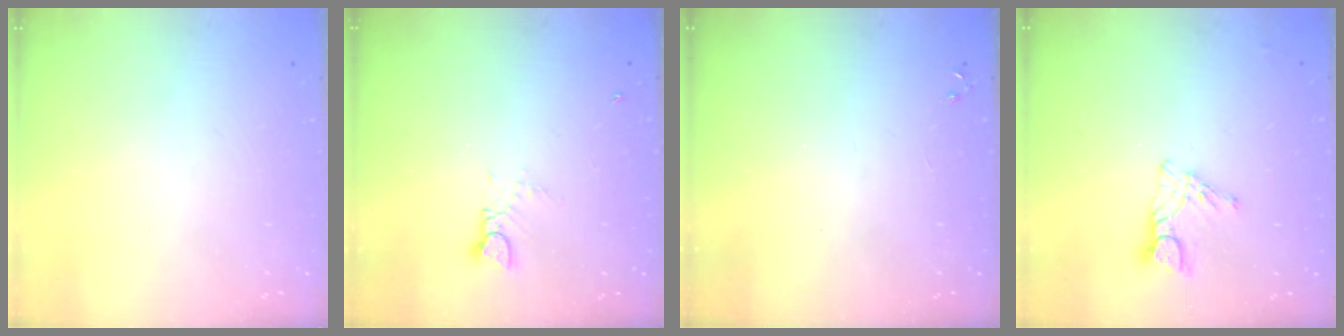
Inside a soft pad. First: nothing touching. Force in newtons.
{"total": 1.9, "press": 1.9, "slide": 0.1}
{"total": 0.0}
{"total": 7.0, "press": 7.0, "slide": 0.5}